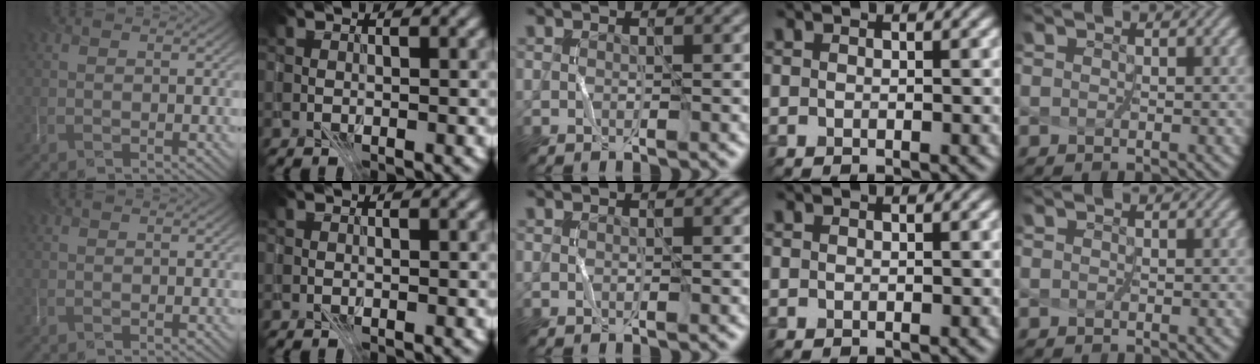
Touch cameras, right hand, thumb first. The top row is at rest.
{}